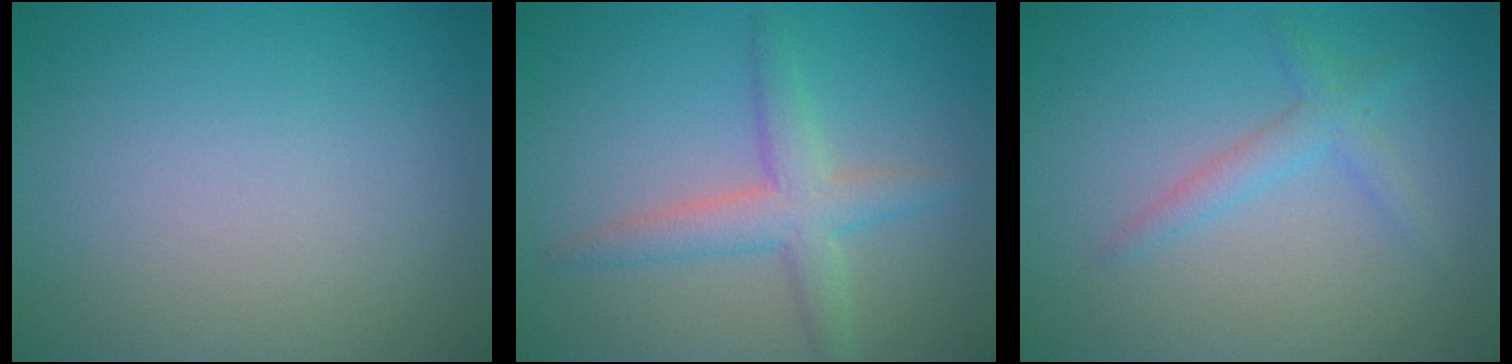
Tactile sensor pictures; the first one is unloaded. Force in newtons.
{"total": 3.5, "press": 3.5, "slide": 0.3}
{"total": 2.0, "press": 2.0, "slide": 0.2}